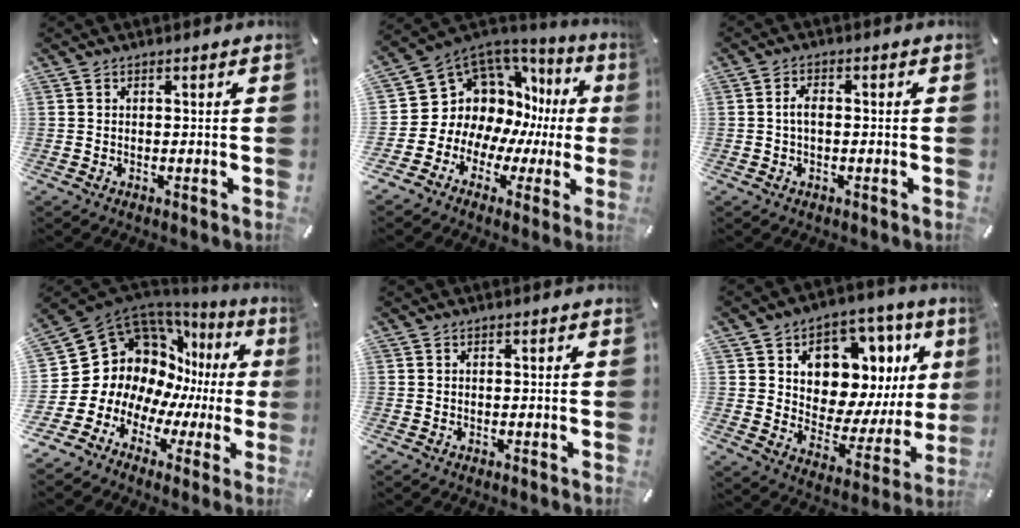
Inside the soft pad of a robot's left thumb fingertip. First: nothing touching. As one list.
[{"total": 12.6, "force": [4.4, 10.4, 5.6], "torque": [-0.118, -0.057, 0.096]}, {"total": 3.2, "force": [-0.3, 1.8, 2.6], "torque": [-0.050, 0.006, -0.006]}, {"total": 17.1, "force": [5.3, 14.2, 7.9], "torque": [-0.143, -0.079, 0.124]}, {"total": 0.0}, {"total": 12.6, "force": [6.9, 8.3, 6.5], "torque": [-0.091, -0.070, 0.121]}]